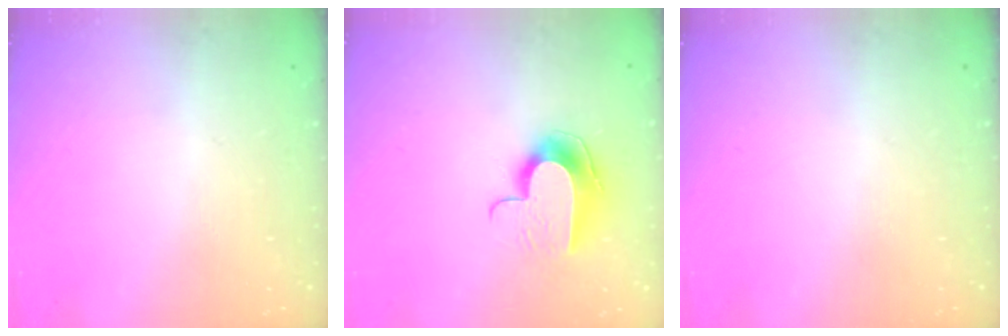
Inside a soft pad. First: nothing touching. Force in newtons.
{"total": 9.9, "press": 9.9, "slide": 0.3}
{"total": 0.0}